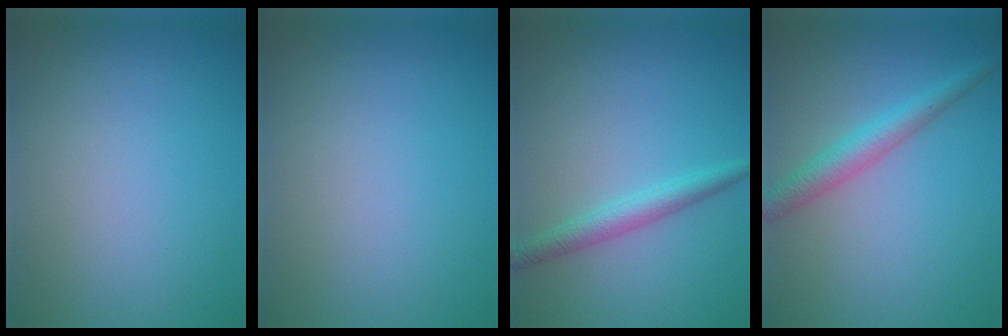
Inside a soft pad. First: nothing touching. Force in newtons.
{"total": 0.0}
{"total": 2.5, "press": 2.5, "slide": 0.0}
{"total": 3.2, "press": 3.2, "slide": 0.1}